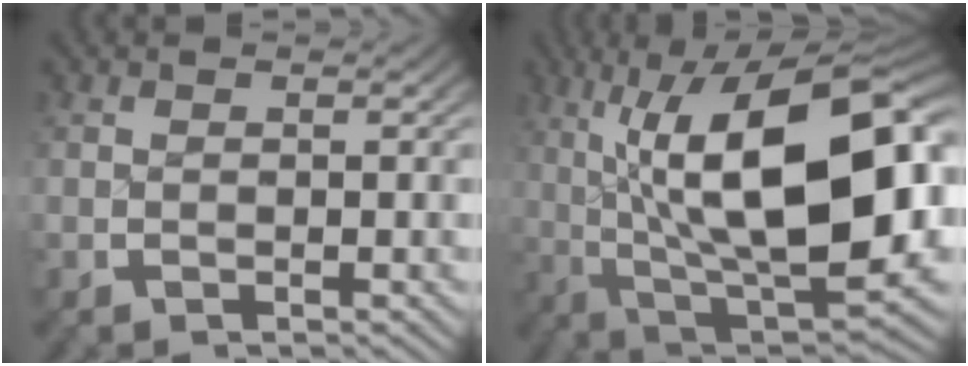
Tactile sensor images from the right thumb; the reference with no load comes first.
{"total": 20.7, "force": [0.4, 10.3, 18.0], "torque": [-0.295, -0.055, 0.035]}